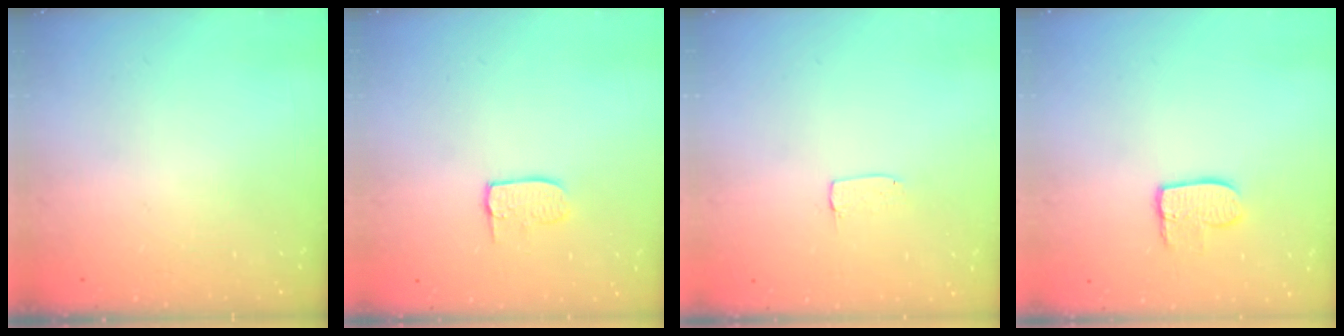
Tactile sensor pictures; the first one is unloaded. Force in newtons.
{"total": 6.5, "press": 6.5, "slide": 0.6}
{"total": 3.2, "press": 3.2, "slide": 0.1}
{"total": 7.7, "press": 7.7, "slide": 0.5}